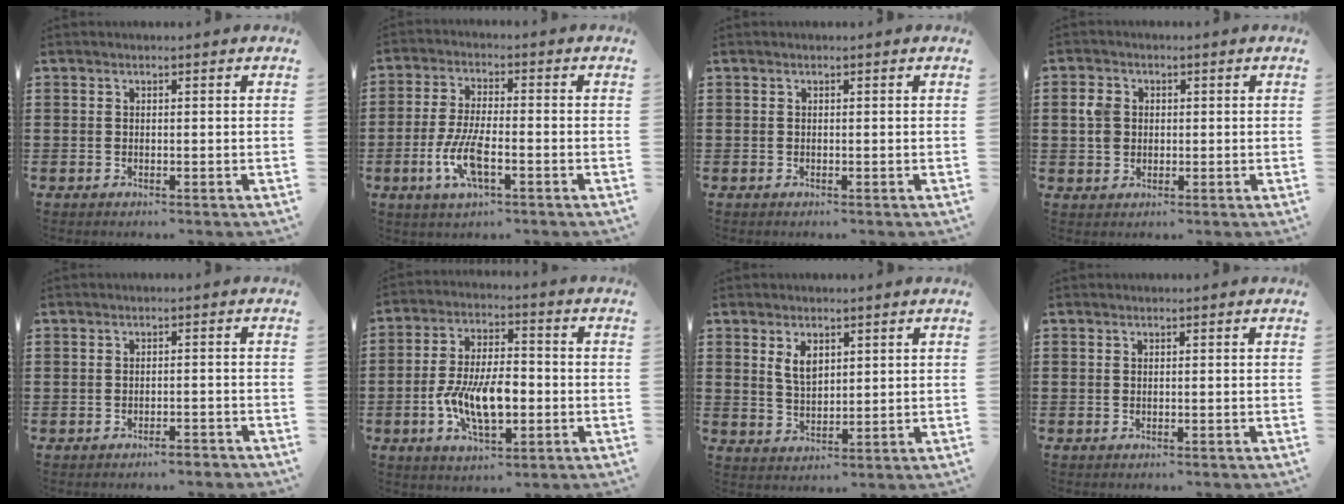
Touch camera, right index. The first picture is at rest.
{"total": 7.3, "force": [-2.6, 2.4, 6.4], "torque": [-0.145, -0.013, -0.051]}
{"total": 0.0}
{"total": 3.5, "force": [0.4, 2.9, 1.9], "torque": [-0.054, 0.010, 0.002]}
{"total": 1.6, "force": [-1.5, 0.2, 0.2], "torque": [-0.010, 0.001, -0.031]}
{"total": 9.9, "force": [-2.4, 4.8, 8.3], "torque": [-0.188, -0.003, -0.051]}
{"total": 3.5, "force": [1.7, 1.9, 2.4], "torque": [-0.045, 0.002, 0.030]}
{"total": 0.0}